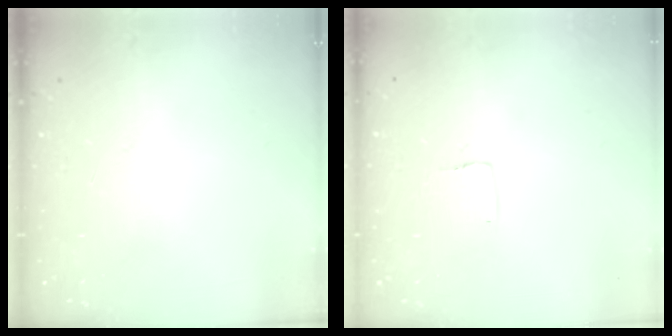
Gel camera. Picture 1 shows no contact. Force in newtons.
{"total": 3.8, "press": 3.8, "slide": 0.1}